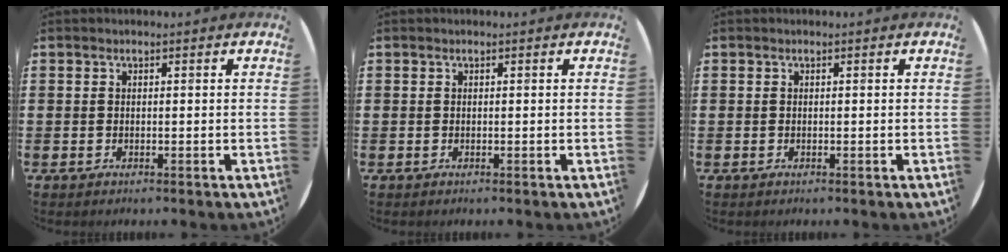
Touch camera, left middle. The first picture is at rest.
{"total": 0.0}
{"total": 0.0}